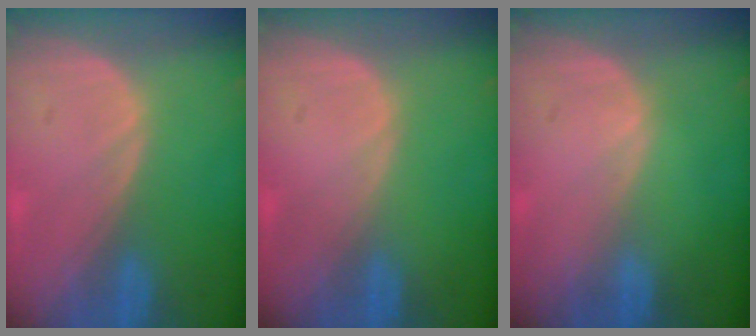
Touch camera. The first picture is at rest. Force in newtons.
{"total": 0.0}
{"total": 0.0}